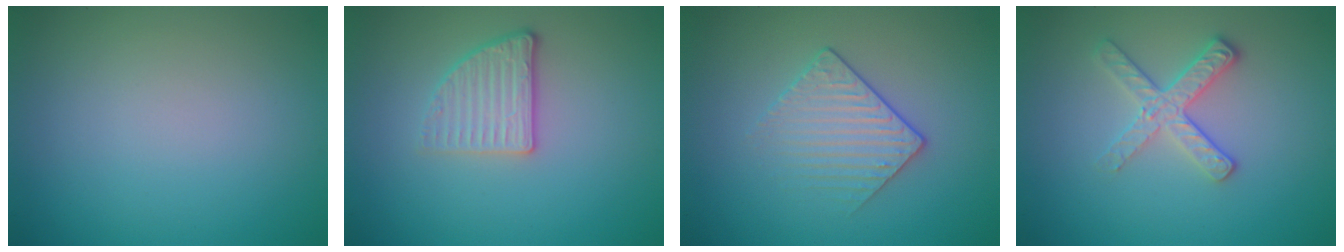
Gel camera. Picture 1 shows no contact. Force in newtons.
{"total": 2.6, "press": 2.3, "slide": 1.3}
{"total": 2.1, "press": 1.8, "slide": 1.1}
{"total": 2.7, "press": 2.4, "slide": 1.2}